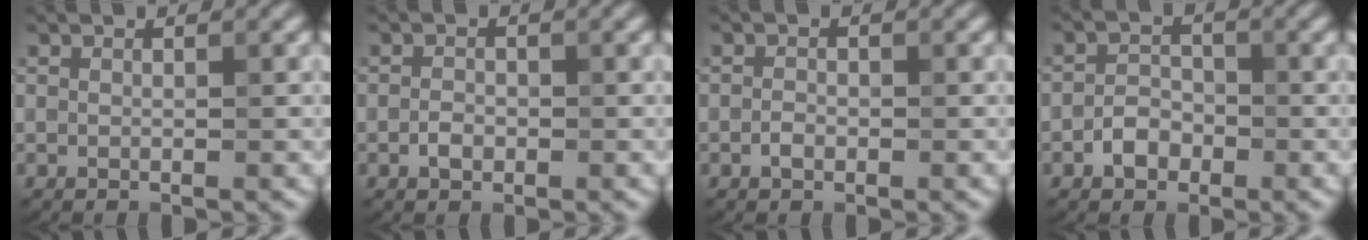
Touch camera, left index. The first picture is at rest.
{"total": 1.3, "force": [-0.6, 0.9, 0.8], "torque": [-0.014, 0.002, -0.012]}
{"total": 1.0, "force": [-0.5, 0.6, 0.6], "torque": [-0.012, 0.001, -0.012]}
{"total": 2.3, "force": [-1.2, 1.6, 1.1], "torque": [-0.015, 0.007, -0.026]}